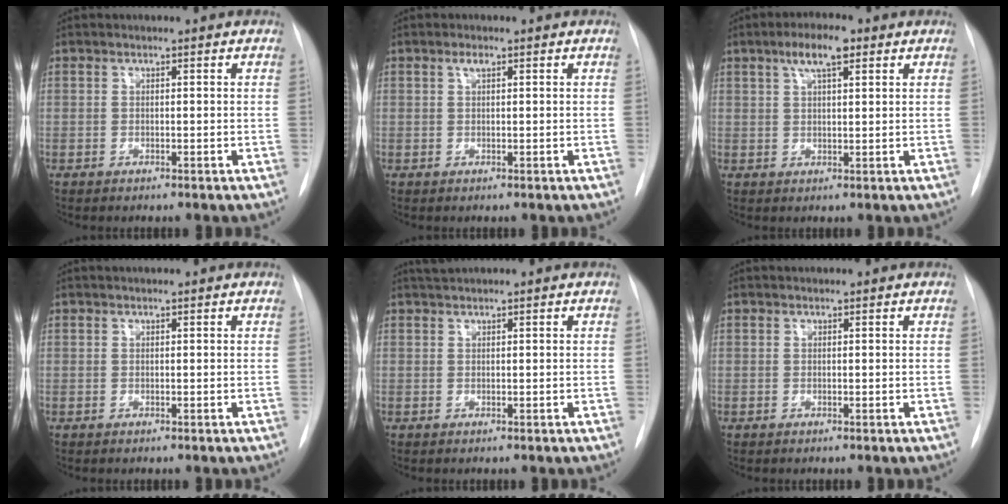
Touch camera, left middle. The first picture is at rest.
{"total": 0.9, "force": [0.5, 0.3, 0.7], "torque": [-0.015, 0.004, 0.008]}
{"total": 5.3, "force": [2.9, 1.4, 4.2], "torque": [-0.081, 0.010, 0.049]}
{"total": 1.2, "force": [1.0, 0.1, 0.5], "torque": [-0.010, 0.014, 0.019]}
{"total": 1.5, "force": [1.4, -0.3, 0.4], "torque": [-0.009, 0.011, 0.031]}
{"total": 0.7, "force": [0.6, 0.2, 0.0], "torque": [-0.010, 0.011, 0.013]}